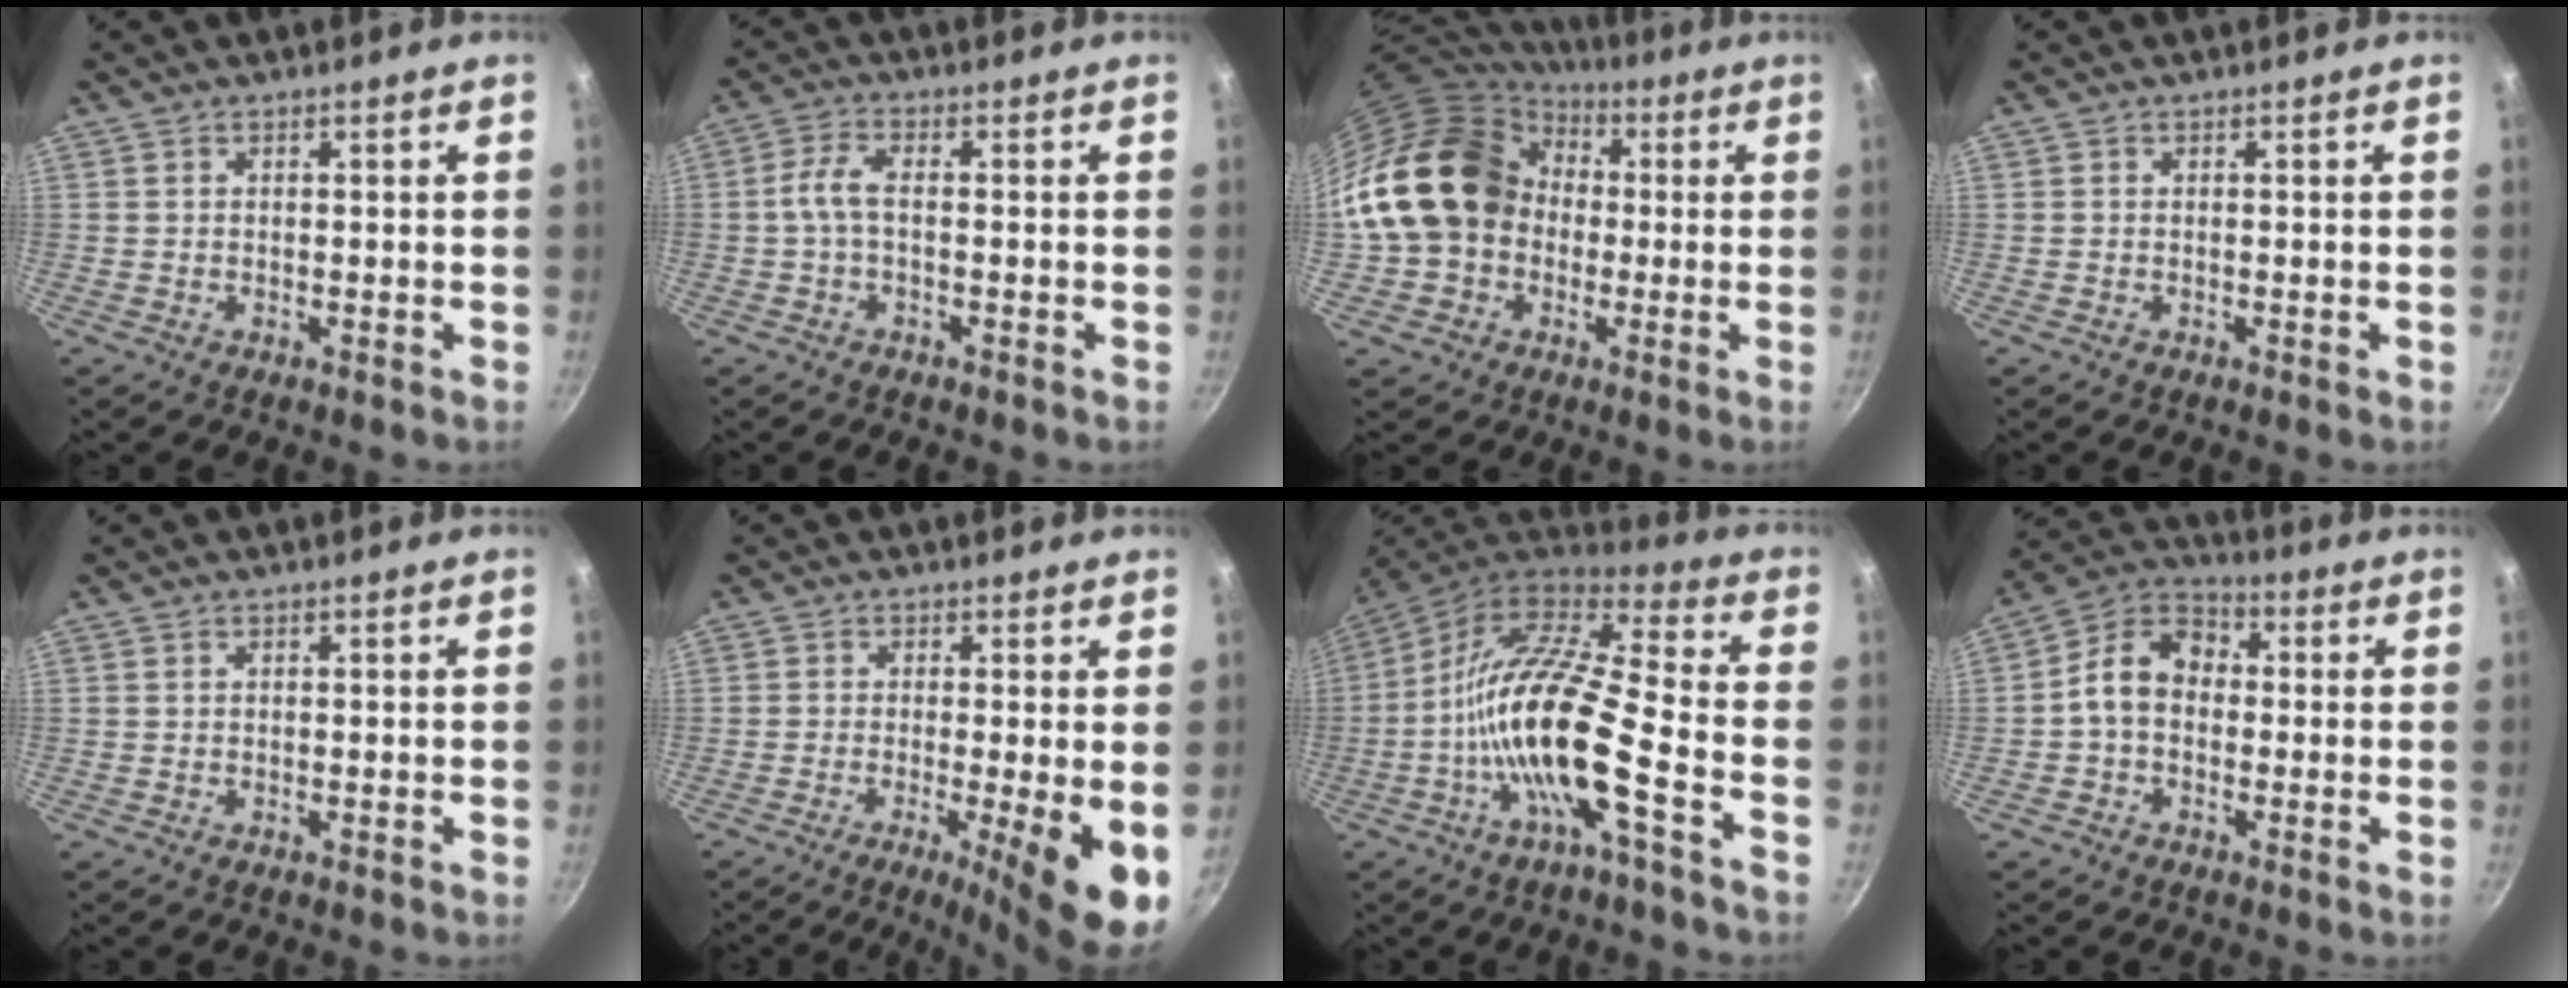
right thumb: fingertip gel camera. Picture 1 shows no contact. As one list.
[{"total": 4.4, "force": [-0.7, 1.6, 4.0], "torque": [-0.097, 0.015, -0.020]}, {"total": 19.3, "force": [1.2, 15.9, 10.8], "torque": [-0.187, 0.048, 0.022]}, {"total": 0.0}, {"total": 0.0}, {"total": 10.2, "force": [-2.2, 1.6, 9.8], "torque": [-0.141, -0.009, -0.032]}, {"total": 19.0, "force": [-6.1, 4.4, 17.5], "torque": [-0.317, 0.048, -0.135]}, {"total": 9.2, "force": [-0.6, 6.9, 6.0], "torque": [-0.082, 0.033, -0.034]}]